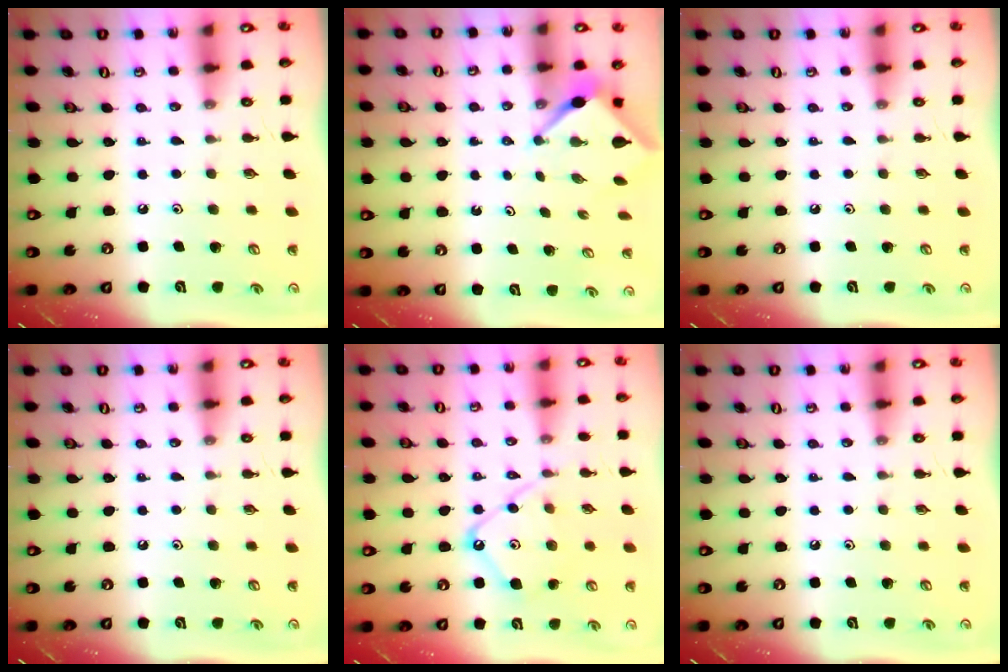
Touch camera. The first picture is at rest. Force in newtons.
{"total": 2.9, "press": 2.9, "slide": 0.3}
{"total": 0.0}
{"total": 0.0}
{"total": 10.9, "press": 10.8, "slide": 1.0}
{"total": 0.0}